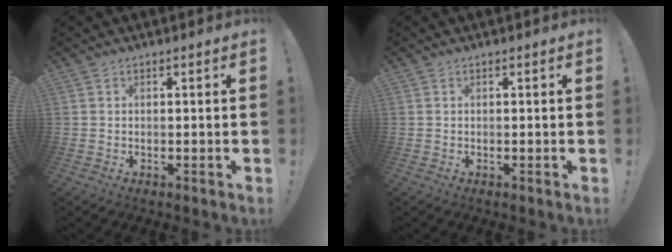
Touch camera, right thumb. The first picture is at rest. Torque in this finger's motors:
{"motor_torque": [0.00, 0.00, 0.00, 0.00, 0.00]}